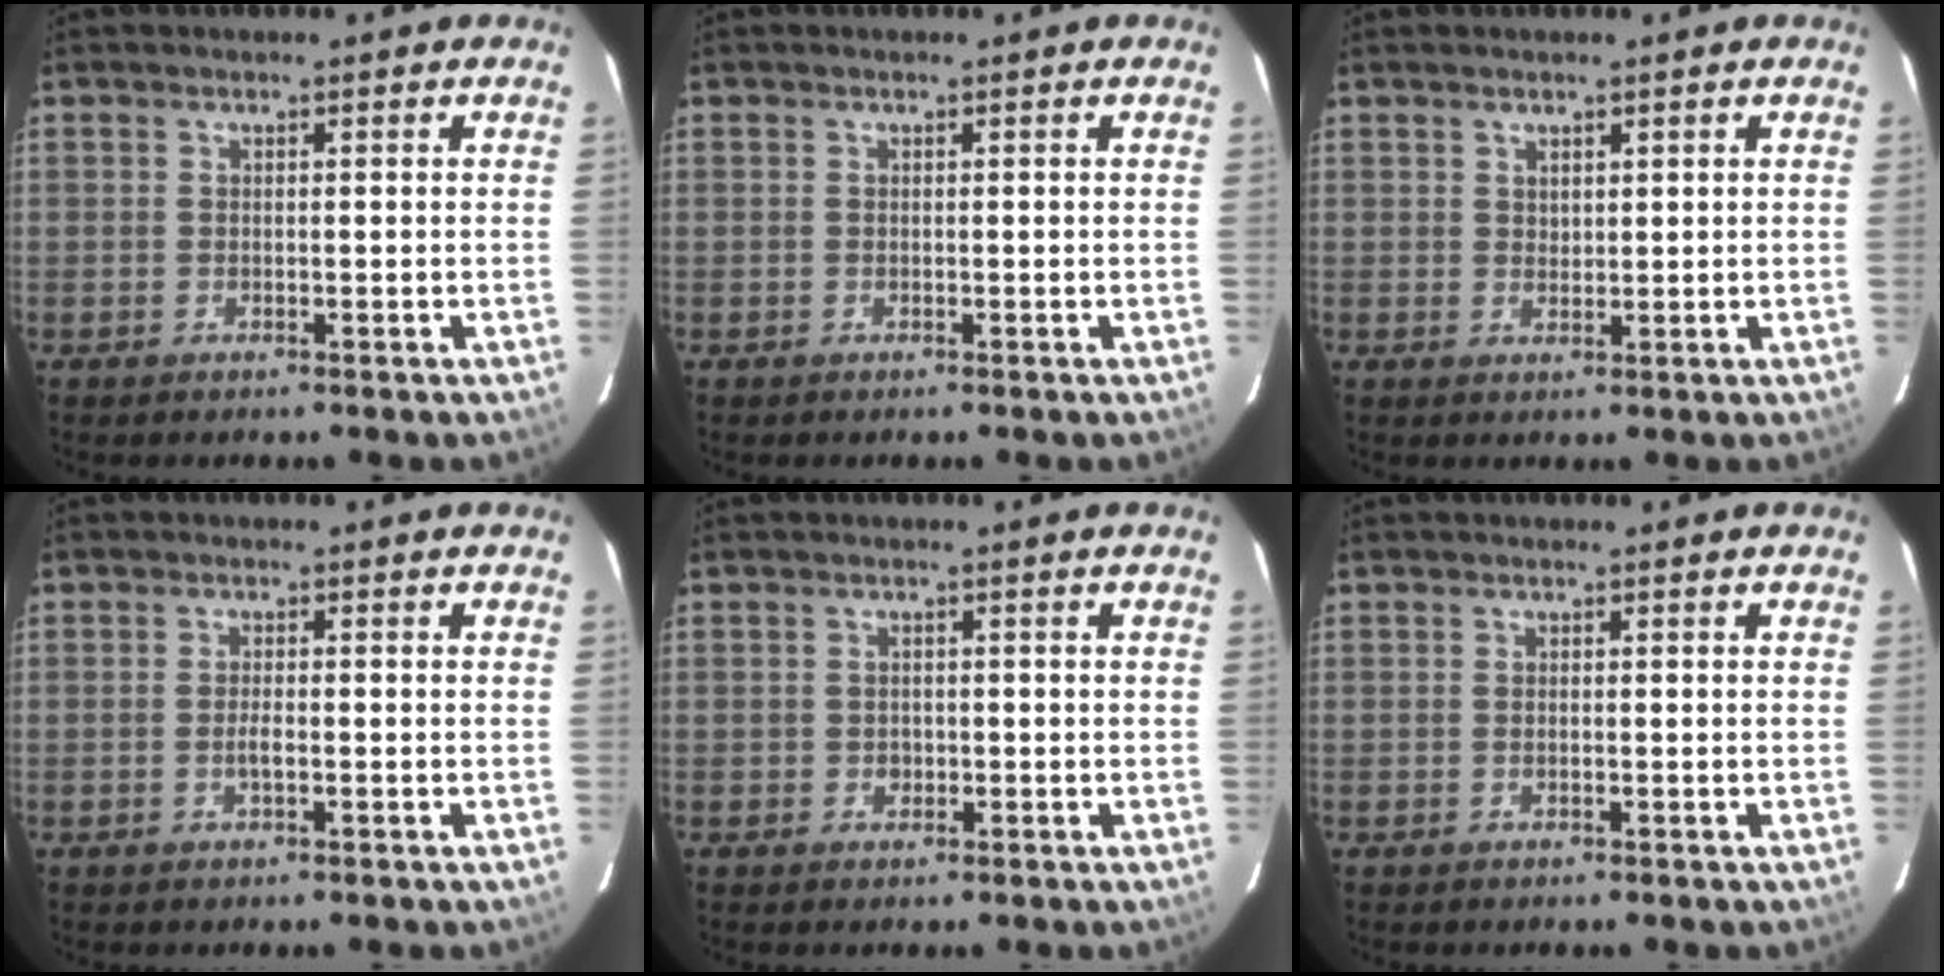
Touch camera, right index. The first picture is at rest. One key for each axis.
{"total": 0.0}
{"total": 1.6, "fx": 1.2, "fy": 0.9, "fz": 0.4, "tx": -0.002, "ty": 0.002, "tz": 0.022}
{"total": 1.6, "fx": -0.5, "fy": 0.3, "fz": 1.5, "tx": -0.031, "ty": 0.001, "tz": -0.010}
{"total": 1.4, "fx": -0.4, "fy": 1.3, "fz": 0.3, "tx": -0.002, "ty": 0.003, "tz": -0.001}
{"total": 0.0}